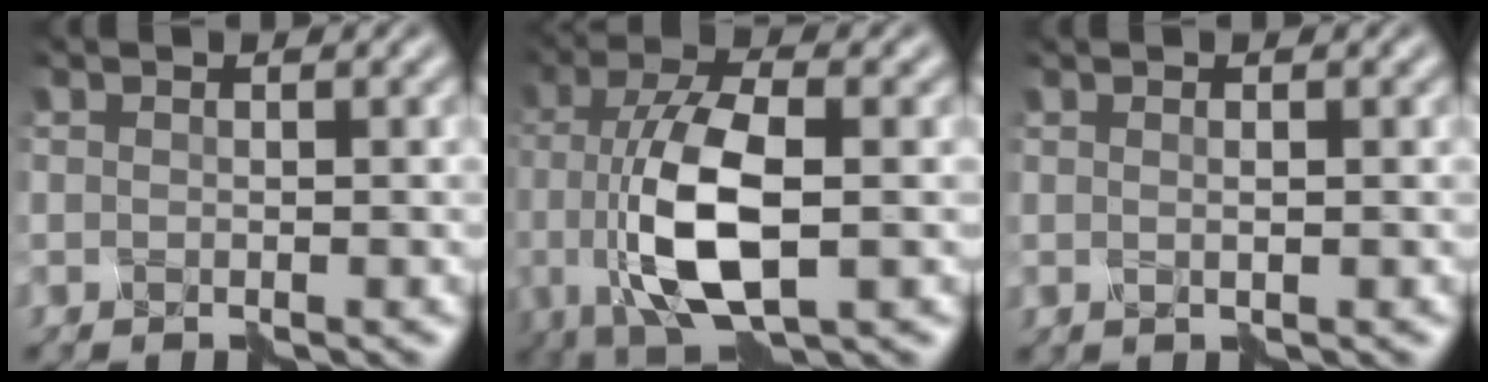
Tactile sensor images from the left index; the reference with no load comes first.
{"total": 8.2, "force": [-0.8, 2.9, 7.6], "torque": [-0.158, 0.002, -0.013]}
{"total": 0.7, "force": [0.4, -0.5, 0.1], "torque": [-0.005, 0.001, 0.006]}